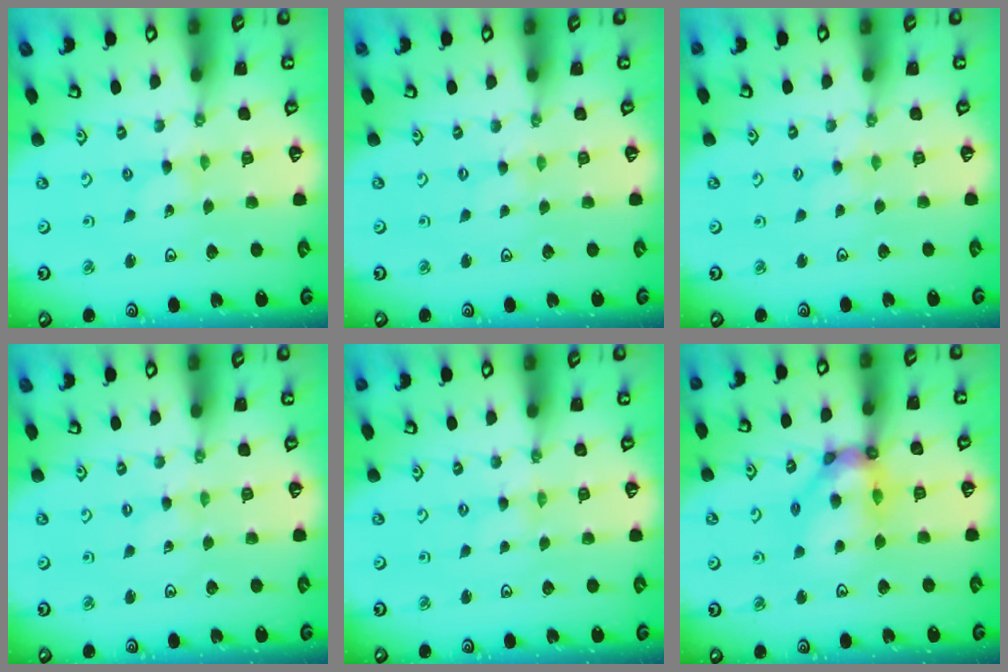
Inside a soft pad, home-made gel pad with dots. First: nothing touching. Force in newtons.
{"total": 1.0, "press": 1.0, "slide": 0.0}
{"total": 1.3, "press": 1.3, "slide": 0.3}
{"total": 0.0}
{"total": 0.0}
{"total": 13.4, "press": 13.3, "slide": 1.6}